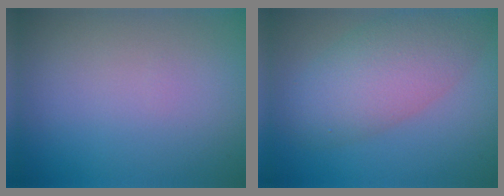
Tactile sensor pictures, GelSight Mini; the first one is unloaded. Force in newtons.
{"total": 6.4, "press": 6.4, "slide": 0.6}